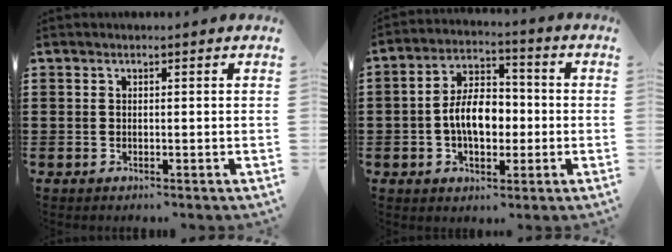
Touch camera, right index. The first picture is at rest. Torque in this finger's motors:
{"motor_torque": [1.15, -0.99, 0.31, 0.21]}